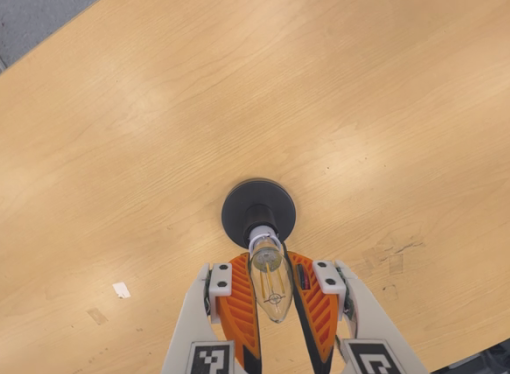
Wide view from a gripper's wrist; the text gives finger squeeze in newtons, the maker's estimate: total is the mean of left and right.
{"total": 14.7, "left": 14.3, "right": 15.0}